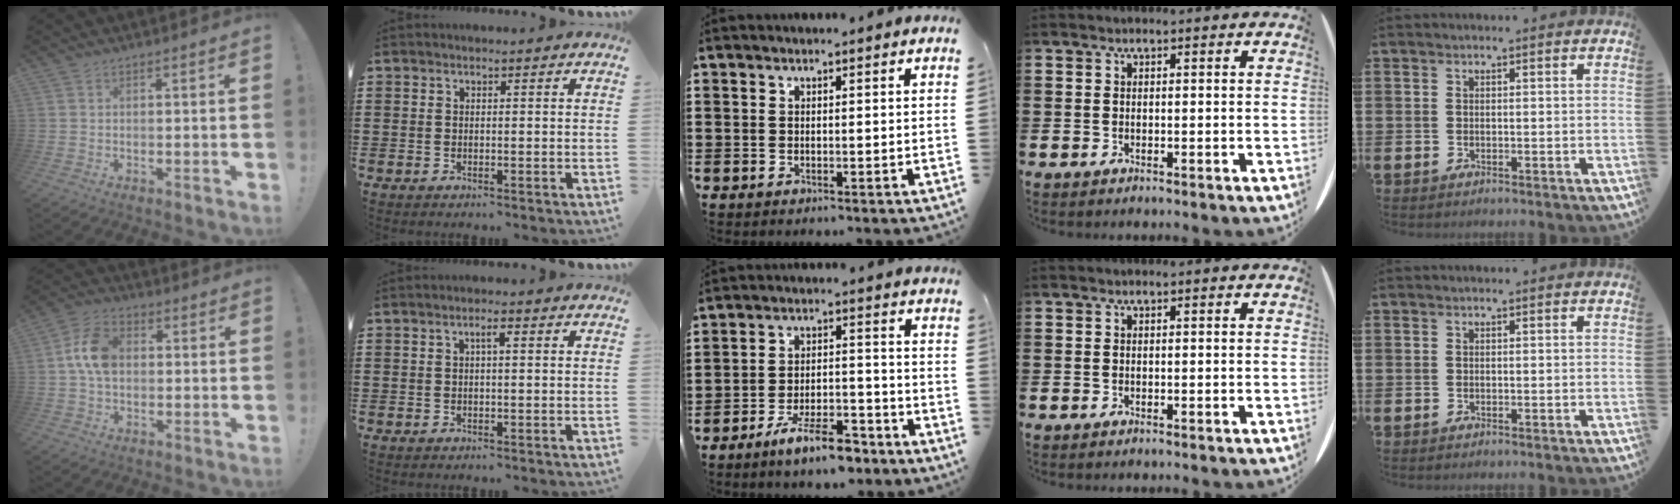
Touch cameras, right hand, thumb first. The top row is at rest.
{"thumb": {"total": 10.1, "force": [0.8, 7.0, 7.2], "torque": [-0.128, 0.015, 0.020]}, "index": {"total": 1.6, "force": [0.2, 0.3, 1.5], "torque": [-0.029, 0.004, 0.002]}, "middle": {"total": 8.1, "force": [-6.4, 1.7, 4.7], "torque": [-0.090, 0.004, -0.117]}}